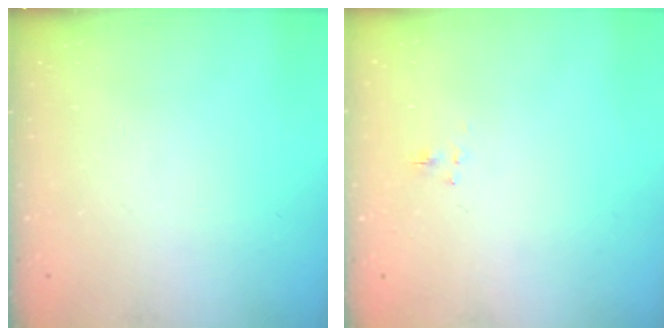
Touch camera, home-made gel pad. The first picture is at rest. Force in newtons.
{"total": 1.0, "press": 0.8, "slide": 0.6}